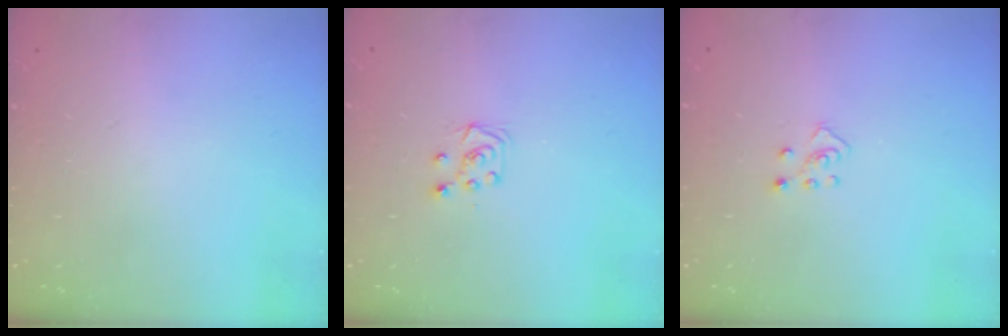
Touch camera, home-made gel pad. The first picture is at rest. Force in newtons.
{"total": 5.8, "press": 5.7, "slide": 0.6}
{"total": 4.6, "press": 4.6, "slide": 0.3}